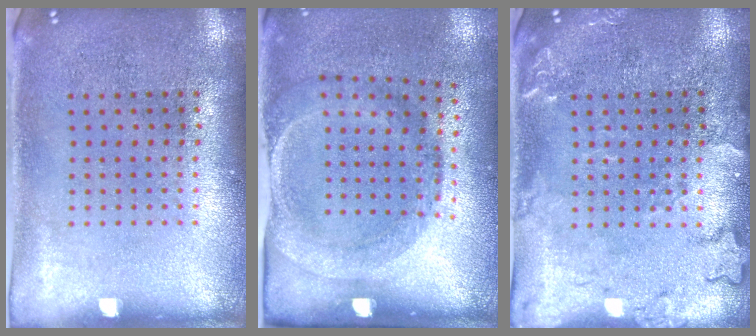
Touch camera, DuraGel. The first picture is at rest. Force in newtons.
{"total": 1.9, "press": 1.2, "slide": 1.5}
{"total": 2.5, "press": 2.5, "slide": 0.4}